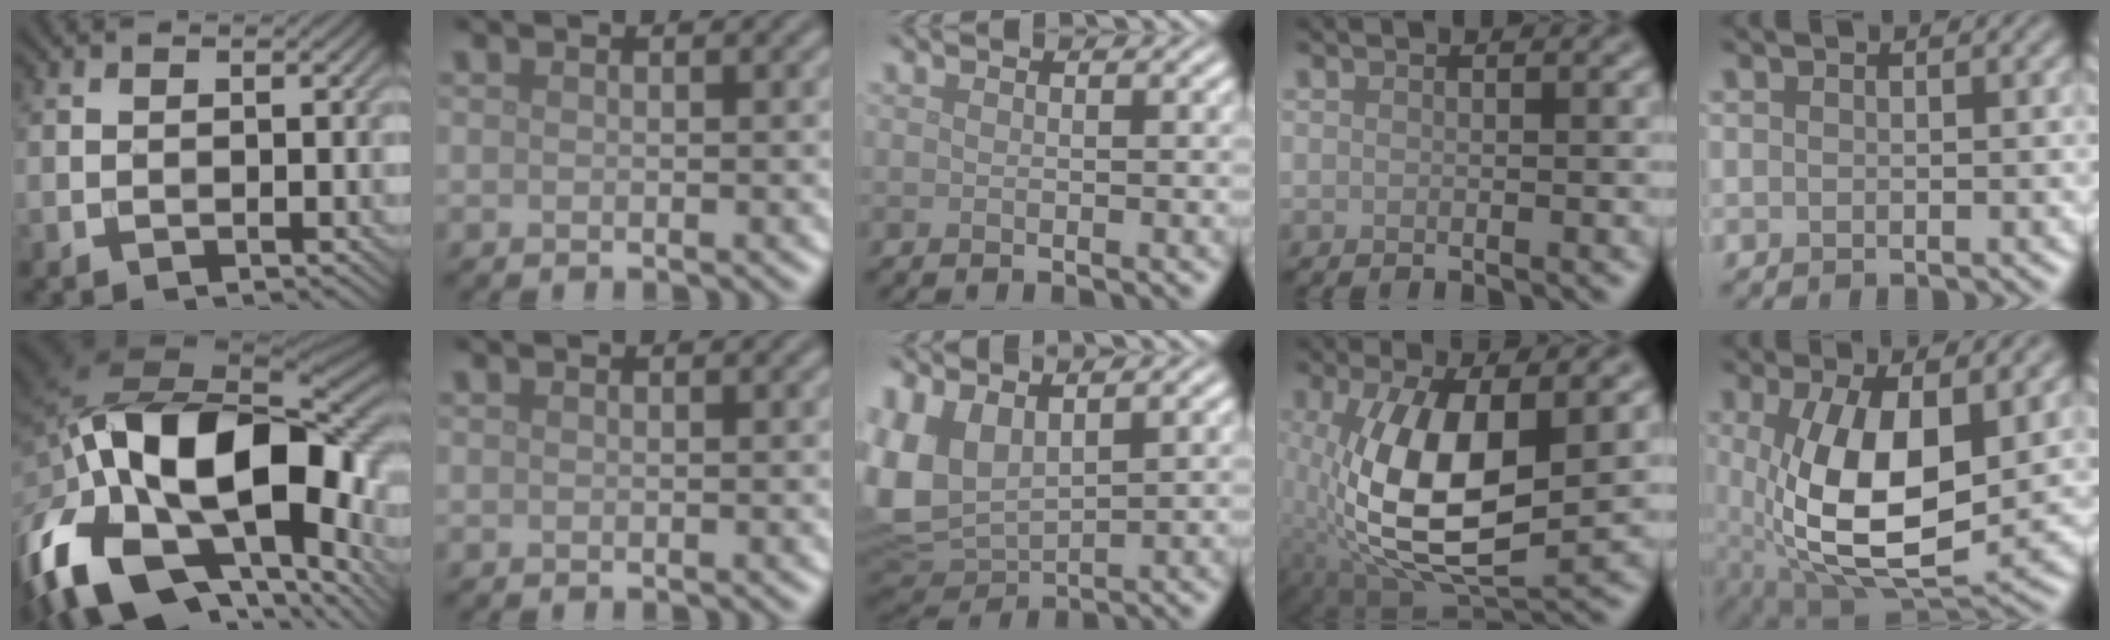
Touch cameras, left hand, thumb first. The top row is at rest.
{"thumb": {"total": 22.0, "force": [-4.2, 12.9, 17.3], "torque": [-0.378, -0.030, -0.058]}, "middle": {"total": 6.7, "force": [2.3, 4.0, 4.9], "torque": [-0.125, 0.000, 0.045]}, "ring": {"total": 11.7, "force": [-0.1, 5.4, 10.3], "torque": [-0.201, -0.005, -0.004]}, "little": {"total": 11.8, "force": [0.5, 5.7, 10.3], "torque": [-0.191, -0.015, 0.015]}}